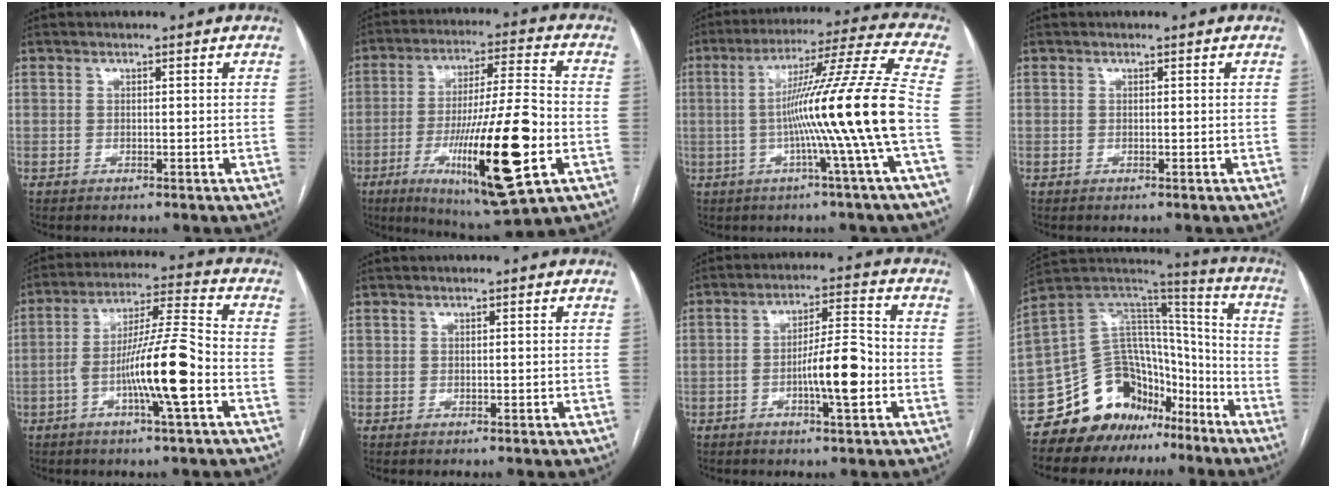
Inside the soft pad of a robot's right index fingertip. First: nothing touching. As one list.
[{"total": 20.6, "force": [-6.5, 1.9, 19.5], "torque": [-0.338, -0.026, -0.100]}, {"total": 16.6, "force": [-2.9, -3.5, 16.0], "torque": [-0.256, -0.003, -0.055]}, {"total": 0.0}, {"total": 12.6, "force": [-3.9, 0.1, 12.0], "torque": [-0.218, 0.006, -0.073]}, {"total": 0.0}, {"total": 8.6, "force": [-2.4, 1.2, 8.2], "torque": [-0.138, 0.010, -0.042]}, {"total": 17.1, "force": [-11.8, 10.9, 6.0], "torque": [-0.092, 0.103, -0.194]}]